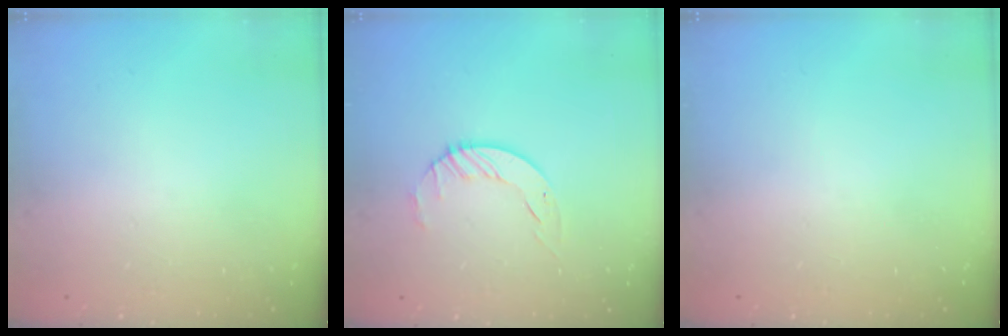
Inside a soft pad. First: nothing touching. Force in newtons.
{"total": 3.1, "press": 3.1, "slide": 0.4}
{"total": 0.0}